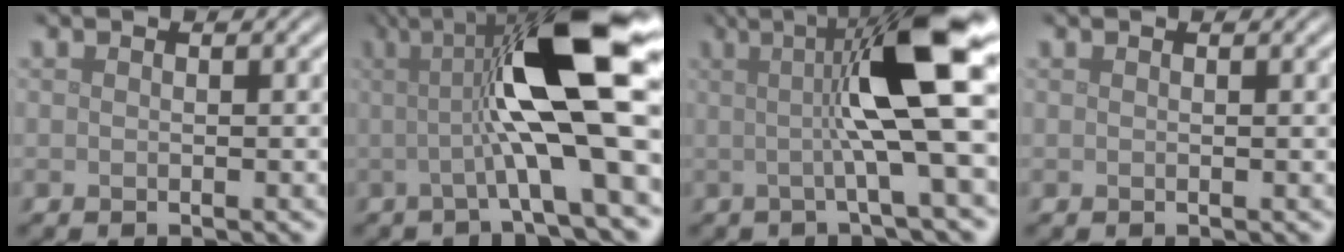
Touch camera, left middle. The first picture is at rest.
{"total": 12.5, "force": [1.3, 2.6, 12.2], "torque": [-0.184, 0.013, 0.016]}
{"total": 9.9, "force": [1.4, 1.6, 9.7], "torque": [-0.130, 0.006, 0.017]}
{"total": 0.6, "force": [0.4, 0.1, 0.4], "torque": [-0.002, 0.005, 0.006]}